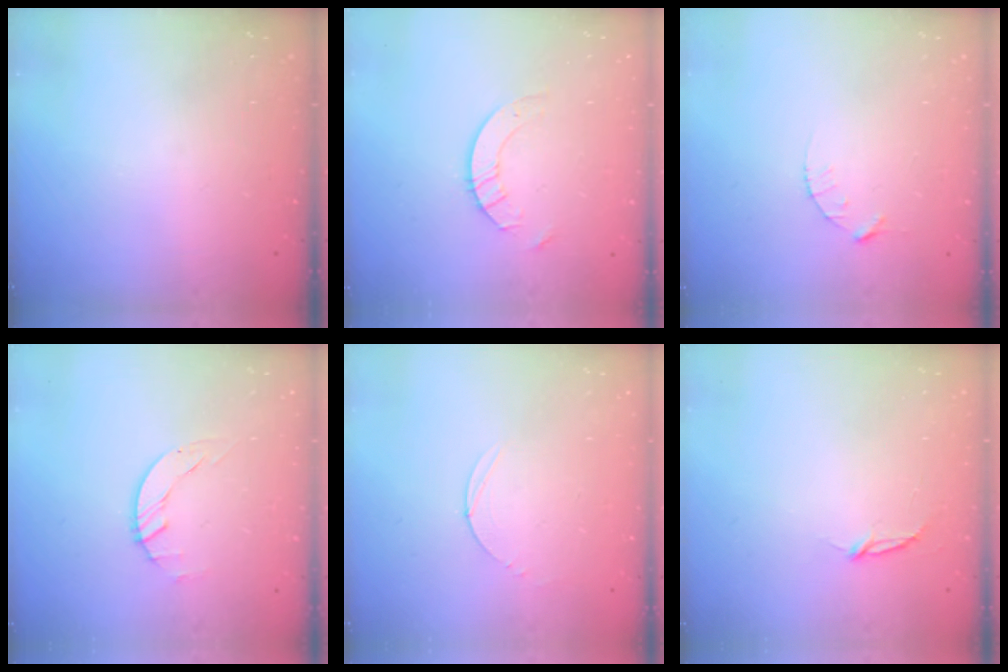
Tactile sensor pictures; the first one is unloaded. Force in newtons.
{"total": 4.9, "press": 4.9, "slide": 0.5}
{"total": 3.1, "press": 3.1, "slide": 0.4}
{"total": 1.5, "press": 1.4, "slide": 0.3}
{"total": 2.8, "press": 2.8, "slide": 0.3}
{"total": 2.8, "press": 2.8, "slide": 0.3}